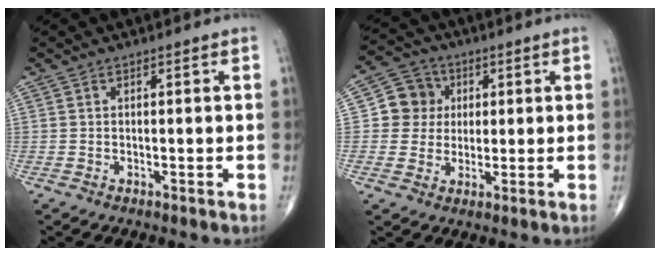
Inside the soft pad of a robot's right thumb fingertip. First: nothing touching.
{"total": 7.7, "force": [1.1, 7.4, 1.9], "torque": [0.008, 0.006, 0.010]}